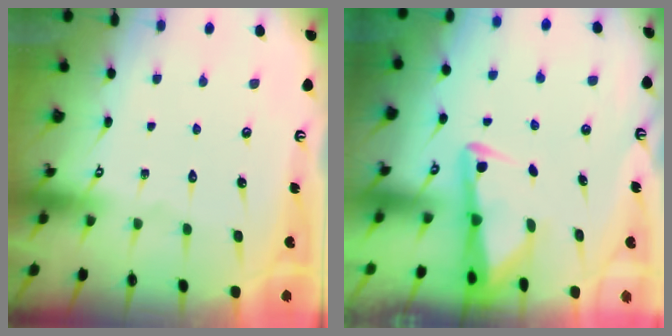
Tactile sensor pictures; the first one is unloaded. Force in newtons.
{"total": 2.9, "press": 2.9, "slide": 0.4}